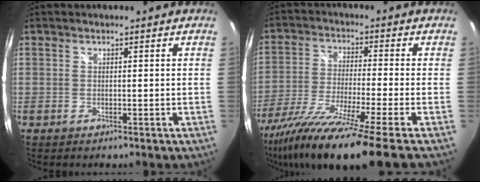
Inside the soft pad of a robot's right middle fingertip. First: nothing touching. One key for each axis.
{"total": 18.3, "fx": -14.7, "fy": -1.9, "fz": 10.8, "tx": -0.214, "ty": -0.062, "tz": -0.255}